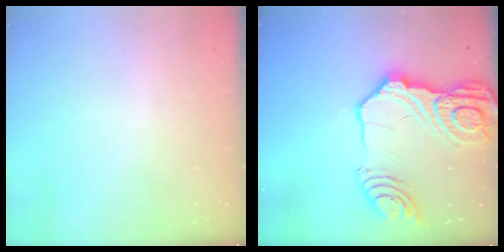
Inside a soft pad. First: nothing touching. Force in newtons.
{"total": 25.1, "press": 24.9, "slide": 3.2}